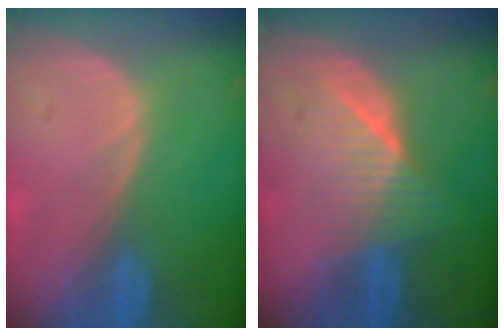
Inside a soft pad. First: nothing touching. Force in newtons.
{"total": 6.3, "press": 6.0, "slide": 2.1}